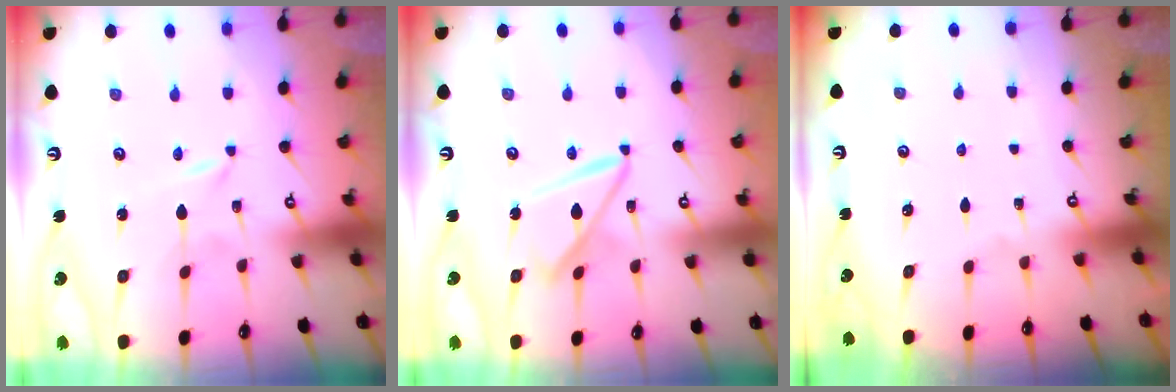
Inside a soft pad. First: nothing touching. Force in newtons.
{"total": 12.2, "press": 12.1, "slide": 1.1}
{"total": 0.0}